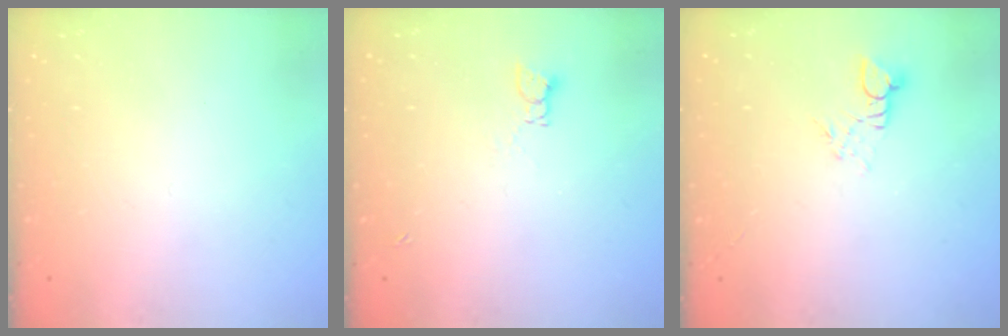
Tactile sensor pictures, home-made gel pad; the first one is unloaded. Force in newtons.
{"total": 2.0, "press": 2.0, "slide": 0.3}
{"total": 2.7, "press": 2.7, "slide": 0.3}